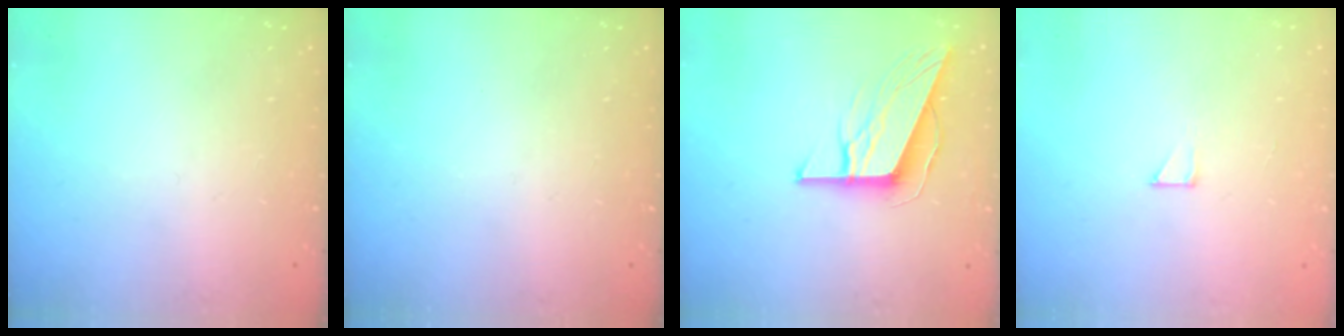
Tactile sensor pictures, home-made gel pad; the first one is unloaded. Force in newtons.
{"total": 0.0}
{"total": 9.7, "press": 9.5, "slide": 1.9}
{"total": 1.9, "press": 1.9, "slide": 0.1}